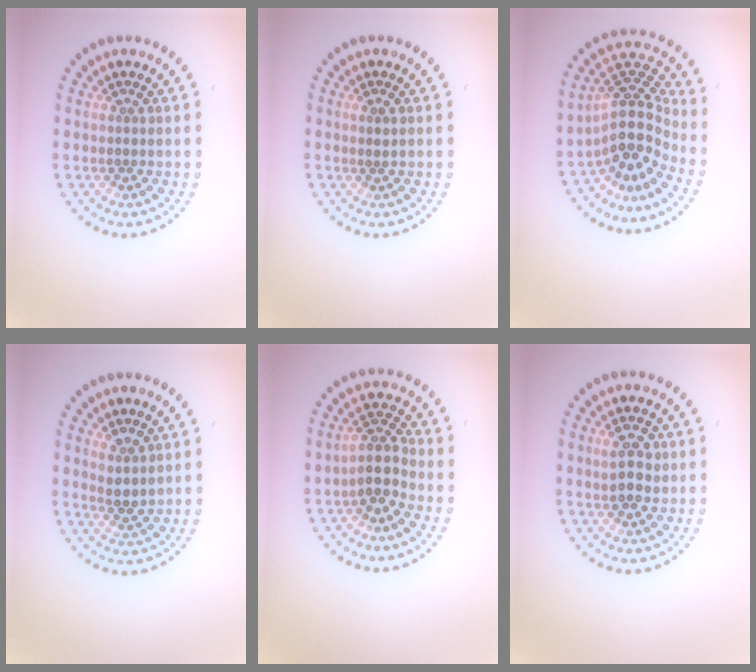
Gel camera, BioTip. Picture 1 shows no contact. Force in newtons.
{"total": 0.6, "press": 0.3, "slide": 0.4}
{"total": 5.0, "press": 3.8, "slide": 3.4}
{"total": 2.0, "press": 1.6, "slide": 1.2}
{"total": 2.7, "press": 2.3, "slide": 1.5}
{"total": 2.6, "press": 2.5, "slide": 0.4}